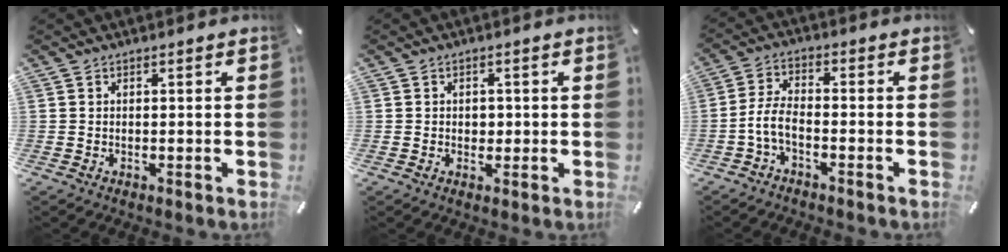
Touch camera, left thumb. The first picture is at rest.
{"total": 1.7, "force": [-0.1, 1.5, 0.7], "torque": [-0.009, 0.002, -0.006]}
{"total": 5.7, "force": [-2.7, 2.4, 4.4], "torque": [-0.101, 0.004, -0.052]}